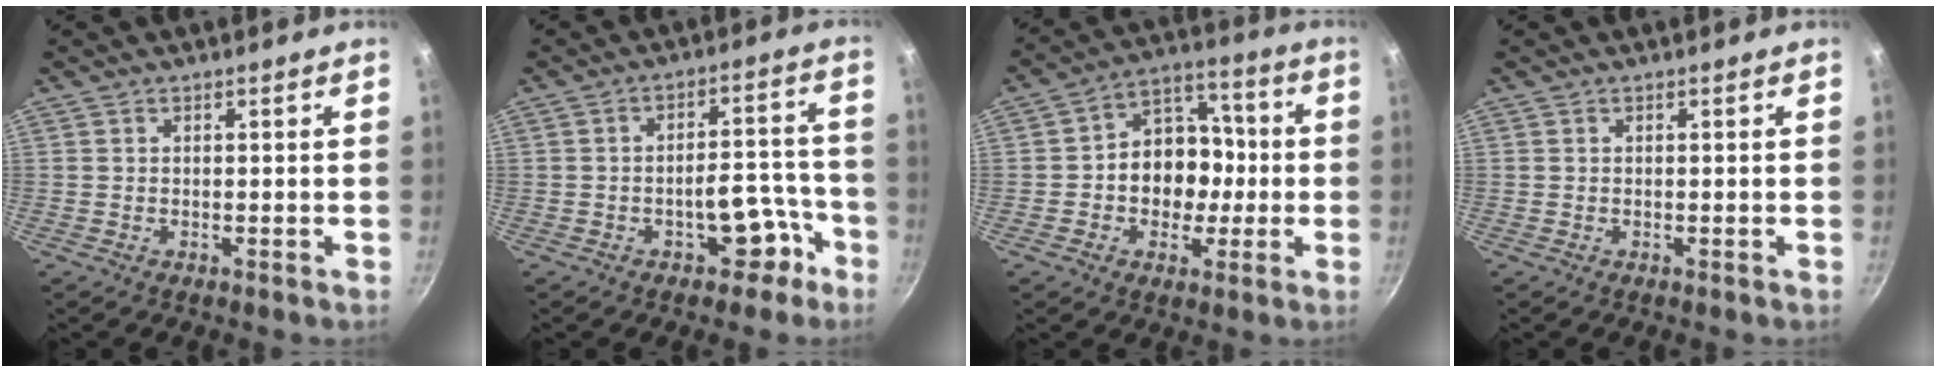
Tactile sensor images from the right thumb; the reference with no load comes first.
{"total": 8.3, "force": [-4.4, 4.6, 5.3], "torque": [-0.027, 0.061, -0.045]}
{"total": 12.8, "force": [-1.2, 10.3, 7.4], "torque": [-0.056, 0.034, -0.032]}
{"total": 0.0}